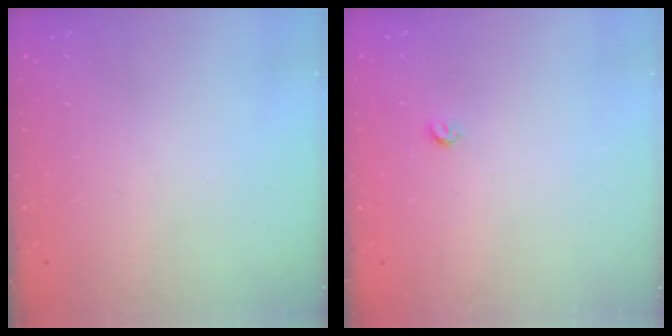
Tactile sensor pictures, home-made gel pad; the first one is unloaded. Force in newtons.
{"total": 3.2, "press": 3.2, "slide": 0.3}